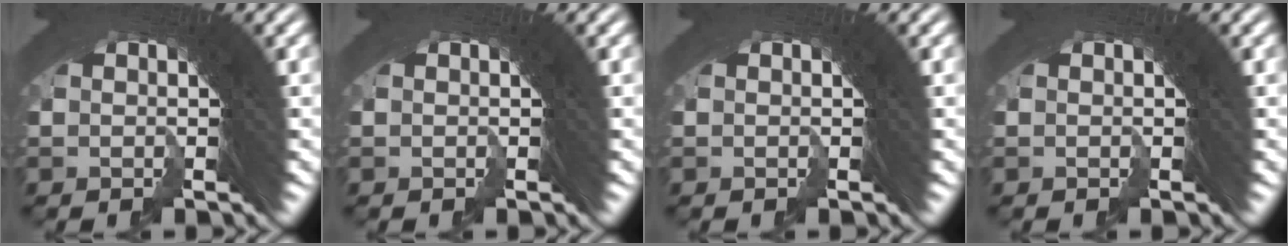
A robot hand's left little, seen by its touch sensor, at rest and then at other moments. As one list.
[{"total": 0.0}, {"total": 0.0}, {"total": 0.0}]